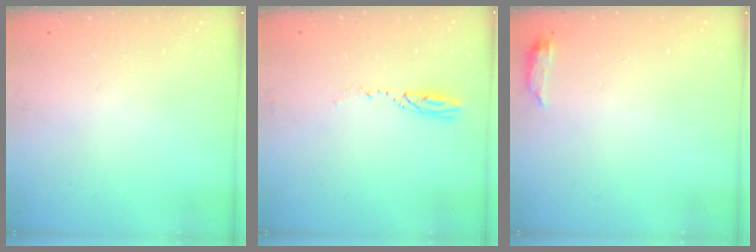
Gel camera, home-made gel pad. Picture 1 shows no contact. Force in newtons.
{"total": 3.3, "press": 3.2, "slide": 0.5}
{"total": 3.5, "press": 3.5, "slide": 0.6}